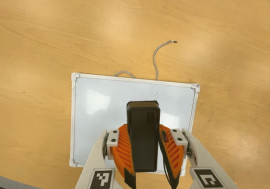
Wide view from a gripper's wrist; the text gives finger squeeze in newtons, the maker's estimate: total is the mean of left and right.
{"total": 6.7, "left": 5.8, "right": 7.5}